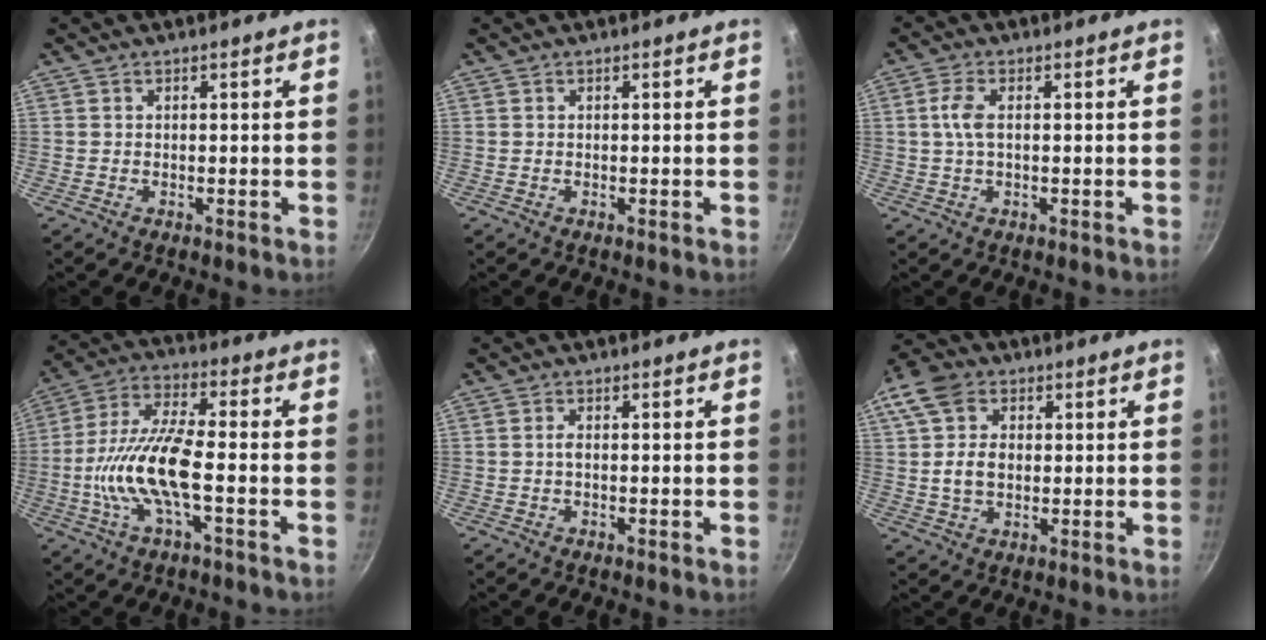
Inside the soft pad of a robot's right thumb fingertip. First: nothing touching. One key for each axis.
{"total": 0.0}
{"total": 3.9, "fx": 0.4, "fy": 1.8, "fz": 3.5, "tx": -0.081, "ty": 0.008, "tz": 0.004}
{"total": 13.2, "fx": -3.1, "fy": 4.2, "fz": 12.2, "tx": -0.244, "ty": 0.032, "tz": -0.070}
{"total": 1.0, "fx": -0.1, "fy": 0.4, "fz": 0.9, "tx": -0.018, "ty": 0.003, "tz": -0.002}
{"total": 11.8, "fx": 2.0, "fy": 8.9, "fz": 7.4, "tx": -0.141, "ty": 0.016, "tz": 0.026}